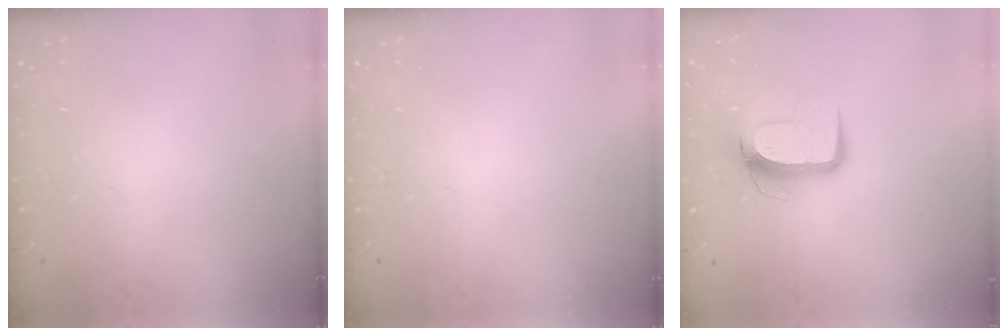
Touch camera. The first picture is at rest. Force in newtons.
{"total": 0.0}
{"total": 10.3, "press": 10.3, "slide": 0.8}